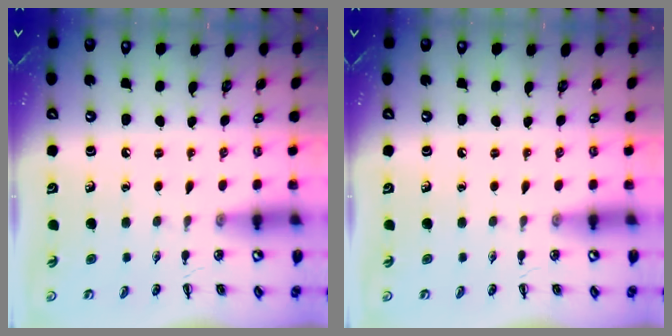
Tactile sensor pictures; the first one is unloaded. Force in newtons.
{"total": 0.0}